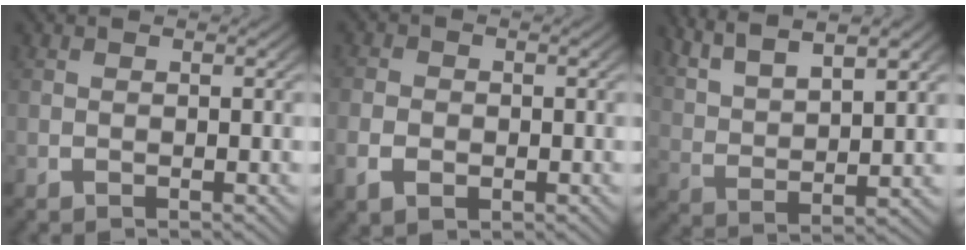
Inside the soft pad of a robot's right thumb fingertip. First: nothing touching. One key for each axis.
{"total": 2.6, "fx": -0.7, "fy": 2.1, "fz": 1.3, "tx": -0.026, "ty": -0.006, "tz": -0.013}
{"total": 7.8, "fx": 5.5, "fy": 3.2, "fz": 4.4, "tx": -0.082, "ty": 0.007, "tz": 0.103}